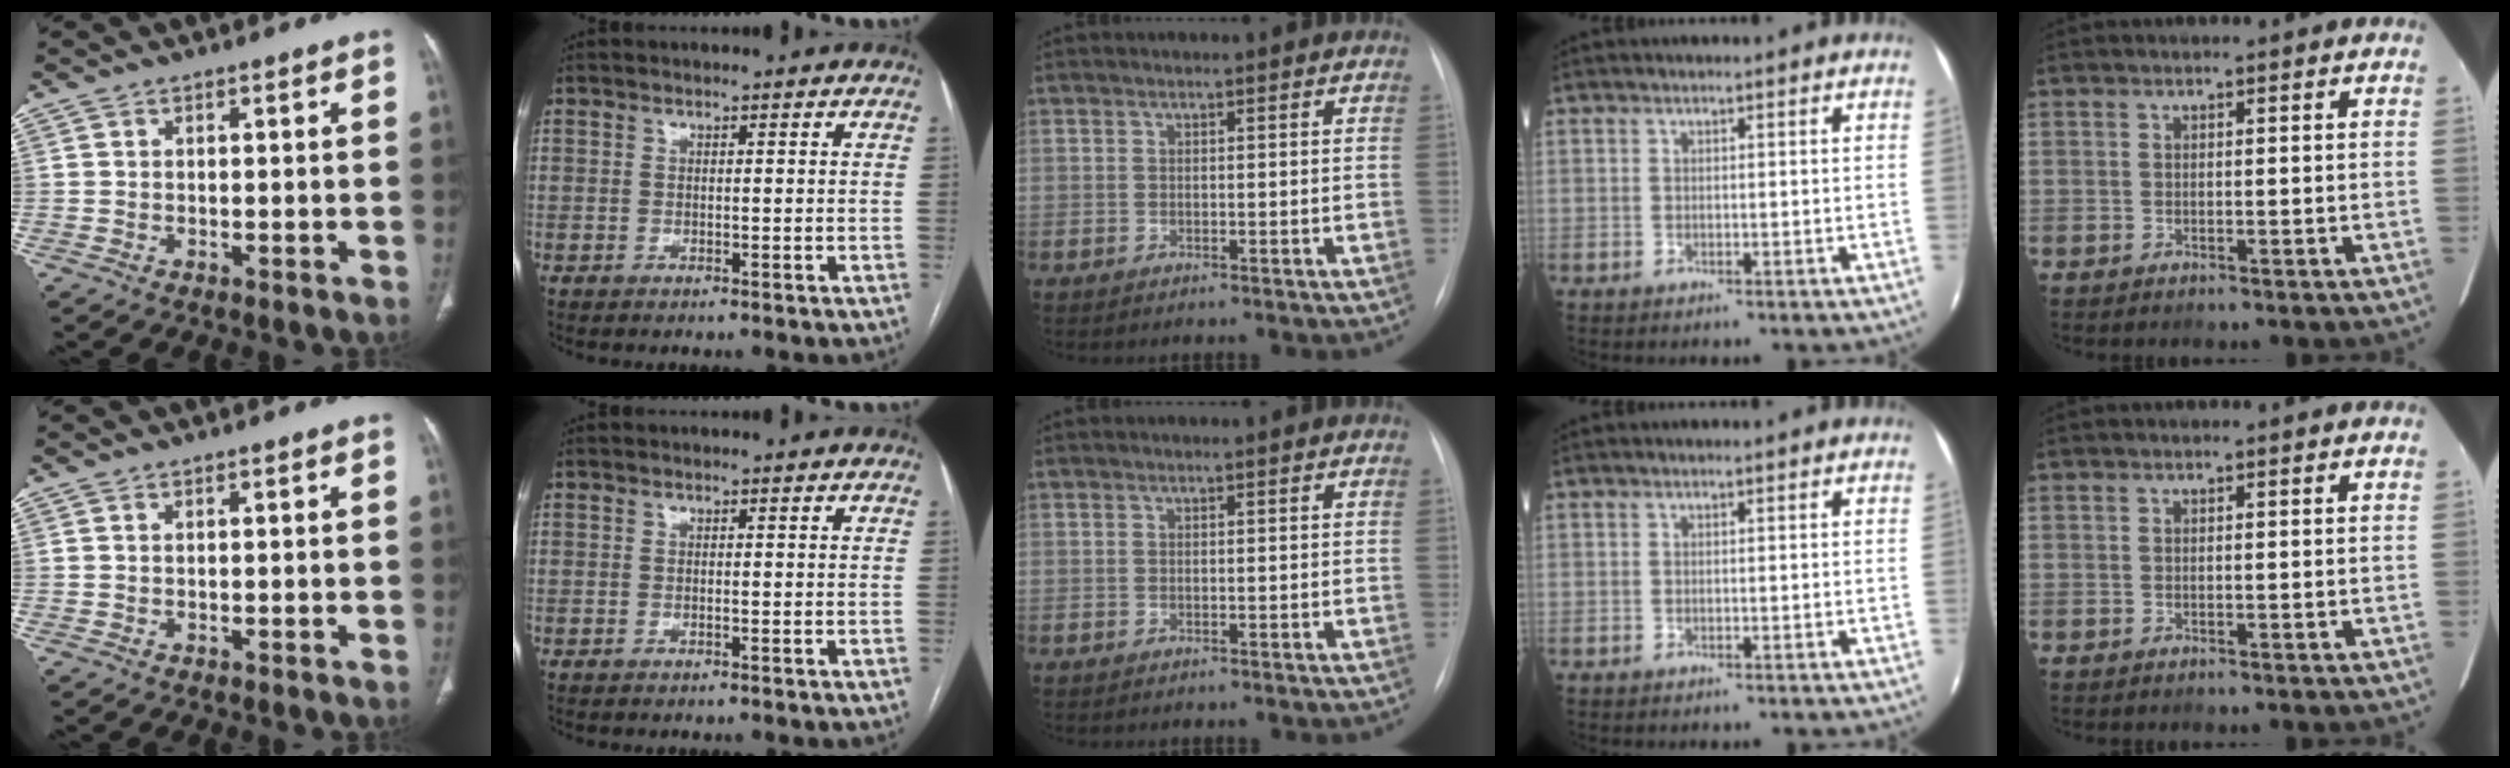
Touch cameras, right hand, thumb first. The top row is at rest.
{}